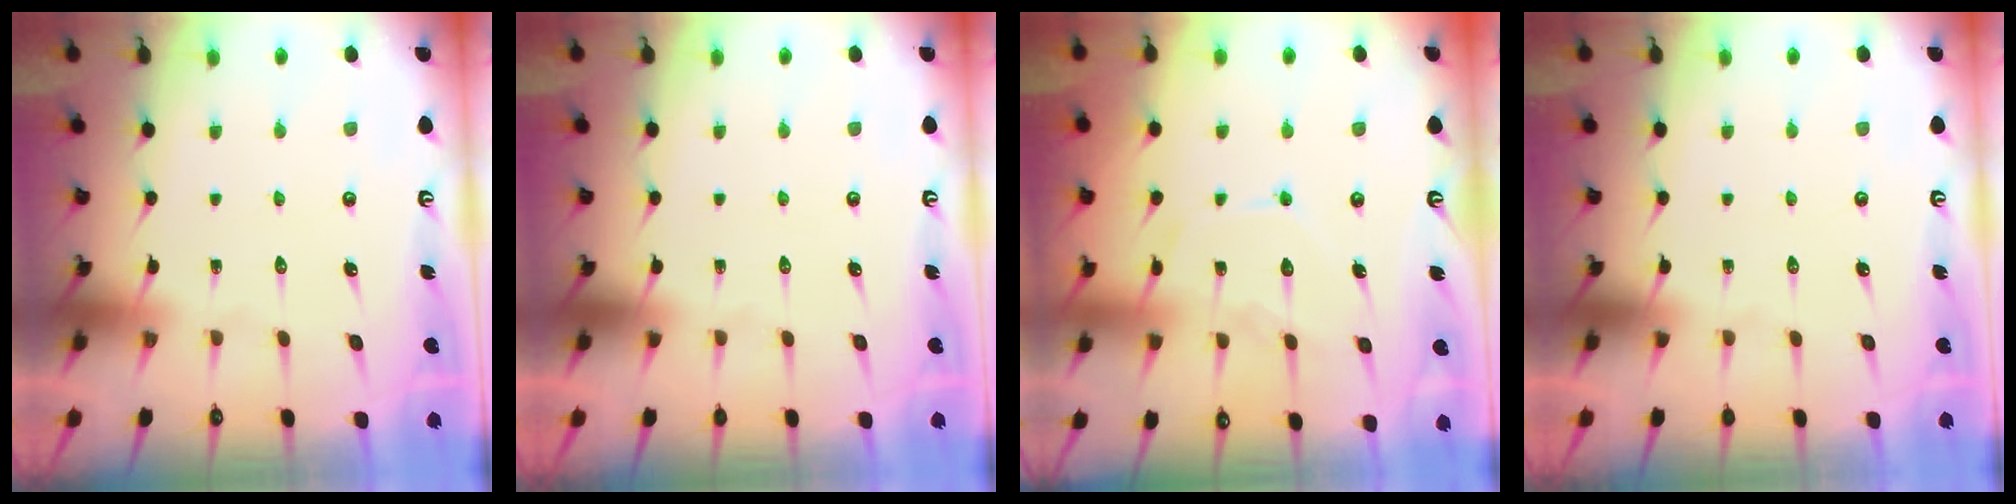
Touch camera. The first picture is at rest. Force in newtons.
{"total": 0.0}
{"total": 10.1, "press": 10.0, "slide": 0.9}
{"total": 0.0}